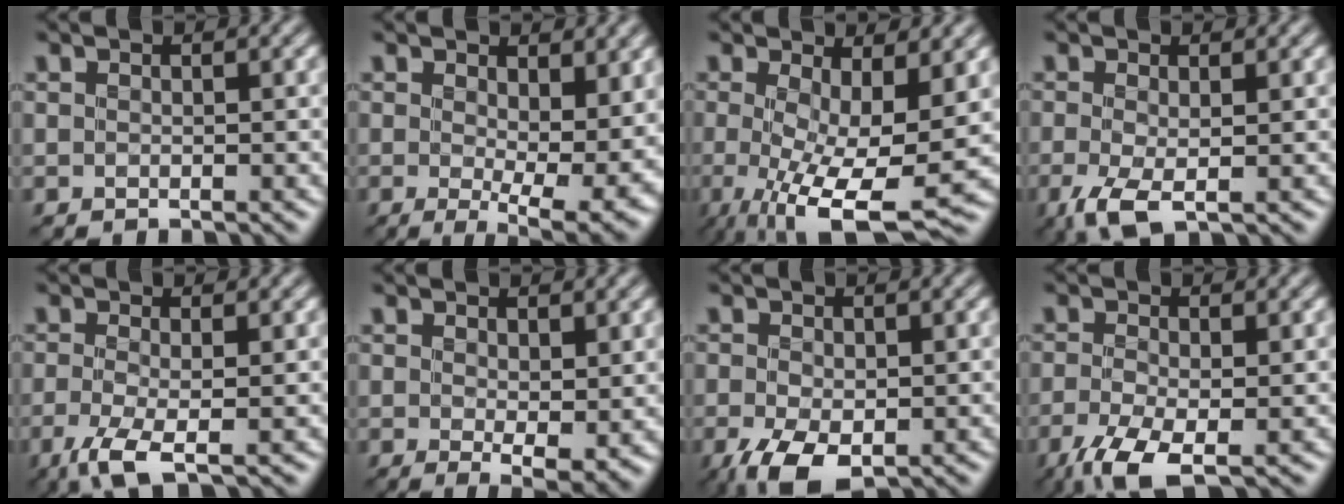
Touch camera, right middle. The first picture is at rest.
{"total": 8.0, "force": [1.0, 3.3, 7.3], "torque": [-0.107, -0.022, 0.022]}
{"total": 9.4, "force": [-1.3, 3.1, 8.8], "torque": [-0.156, -0.018, -0.017]}
{"total": 3.2, "force": [-1.1, 1.1, 2.8], "torque": [-0.071, -0.010, -0.023]}
{"total": 3.6, "force": [-1.5, 0.9, 3.1], "torque": [-0.076, -0.009, -0.032]}
{"total": 3.1, "force": [0.7, 0.9, 2.9], "torque": [-0.047, -0.013, 0.016]}
{"total": 5.0, "force": [-1.9, 2.7, 3.7], "torque": [-0.094, -0.016, -0.033]}
{"total": 4.9, "force": [-2.5, 1.8, 3.8], "torque": [-0.090, -0.012, -0.051]}